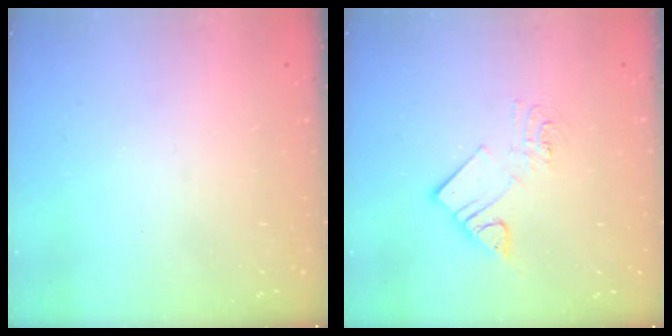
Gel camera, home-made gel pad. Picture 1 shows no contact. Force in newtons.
{"total": 9.1, "press": 9.1, "slide": 0.5}